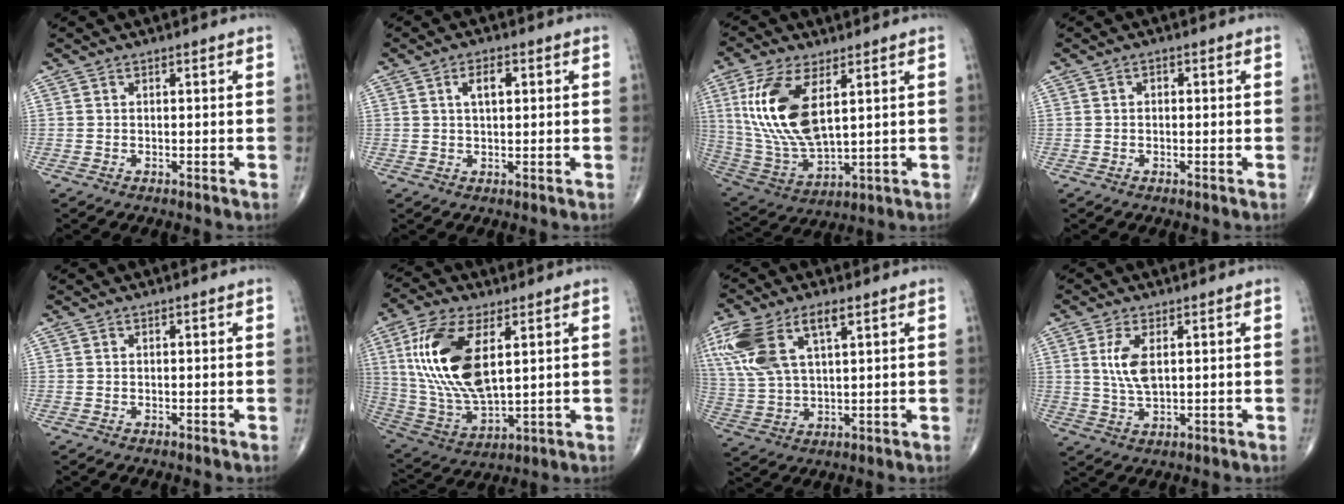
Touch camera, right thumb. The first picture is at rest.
{"total": 3.9, "force": [1.2, 1.9, 3.2], "torque": [-0.053, 0.003, 0.020]}
{"total": 16.8, "force": [4.9, 7.6, 14.2], "torque": [-0.295, -0.022, 0.107]}
{"total": 1.0, "force": [0.1, 0.7, 0.7], "torque": [-0.006, 0.004, -0.001]}
{"total": 0.0}
{"total": 19.0, "force": [5.1, 8.9, 16.1], "torque": [-0.329, -0.020, 0.103]}
{"total": 15.3, "force": [6.6, 6.8, 11.9], "torque": [-0.265, 0.001, 0.131]}
{"total": 6.1, "force": [1.5, 2.7, 5.3], "torque": [-0.112, -0.008, 0.035]}